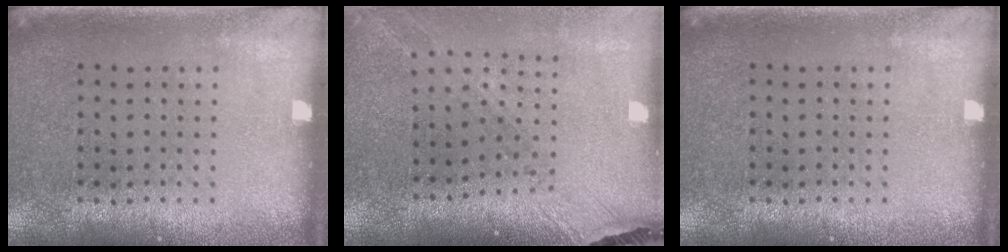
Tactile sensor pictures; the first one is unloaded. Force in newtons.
{"total": 1.5, "press": 1.4, "slide": 0.3}
{"total": 0.0}